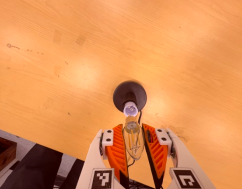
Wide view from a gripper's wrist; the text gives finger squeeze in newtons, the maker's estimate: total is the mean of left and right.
{"total": 9.3, "left": 8.9, "right": 9.8}